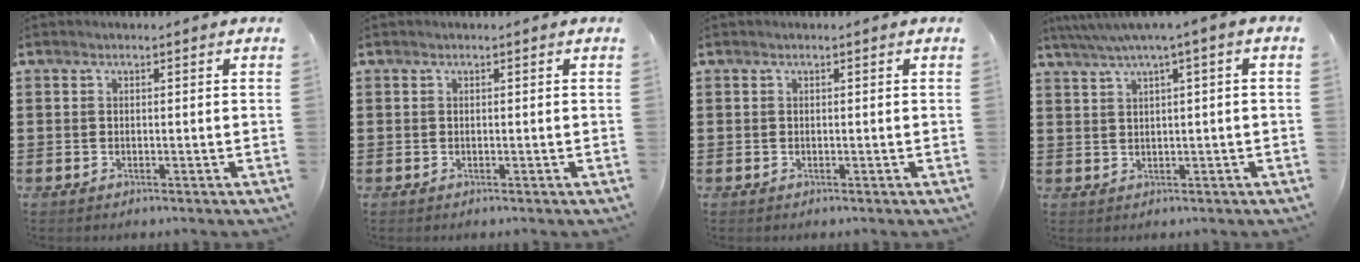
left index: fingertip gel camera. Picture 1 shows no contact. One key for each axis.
{"total": 0.0}
{"total": 0.0}
{"total": 3.0, "fx": 0.5, "fy": -0.1, "fz": 3.0, "tx": -0.056, "ty": -0.006, "tz": 0.007}